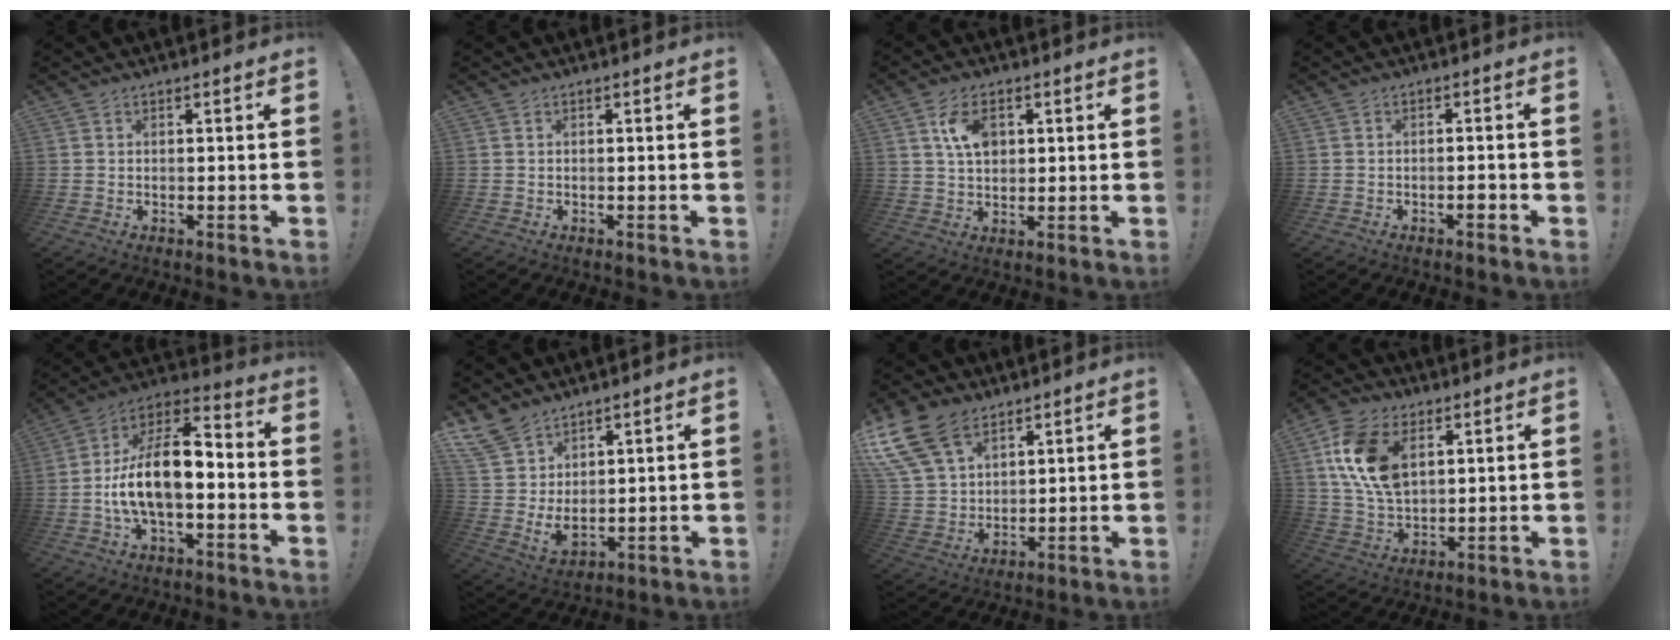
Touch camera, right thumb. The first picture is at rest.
{"total": 0.0}
{"total": 8.3, "force": [2.9, 5.3, 5.6], "torque": [-0.084, -0.001, 0.054]}
{"total": 1.8, "force": [-1.2, 0.5, 1.3], "torque": [-0.008, 0.003, -0.022]}
{"total": 15.6, "force": [-2.6, 7.4, 13.5], "torque": [-0.244, 0.012, -0.039]}
{"total": 9.1, "force": [6.6, 5.1, 3.6], "torque": [-0.085, -0.057, 0.133]}
{"total": 16.7, "force": [9.9, 10.2, 8.7], "torque": [-0.176, -0.056, 0.189]}
{"total": 16.5, "force": [6.2, 10.6, 11.0], "torque": [-0.204, -0.015, 0.119]}